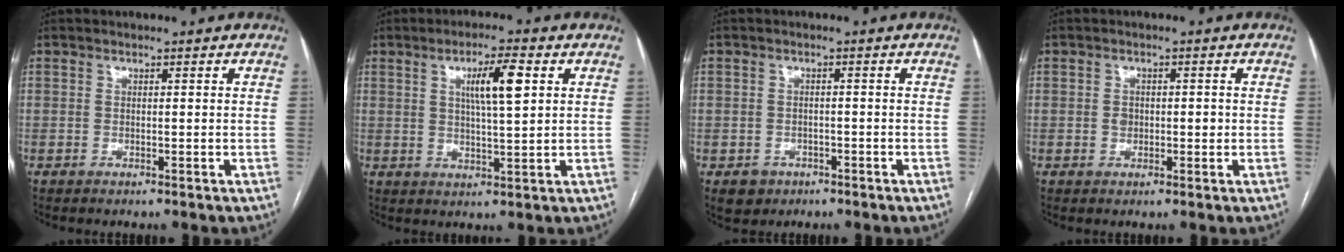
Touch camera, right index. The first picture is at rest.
{"total": 6.9, "force": [2.3, 0.6, 6.5], "torque": [-0.114, 0.005, 0.039]}
{"total": 3.4, "force": [-1.6, 2.9, 0.5], "torque": [-0.001, 0.009, -0.018]}
{"total": 2.3, "force": [-0.1, 1.7, 1.6], "torque": [-0.025, 0.007, 0.001]}